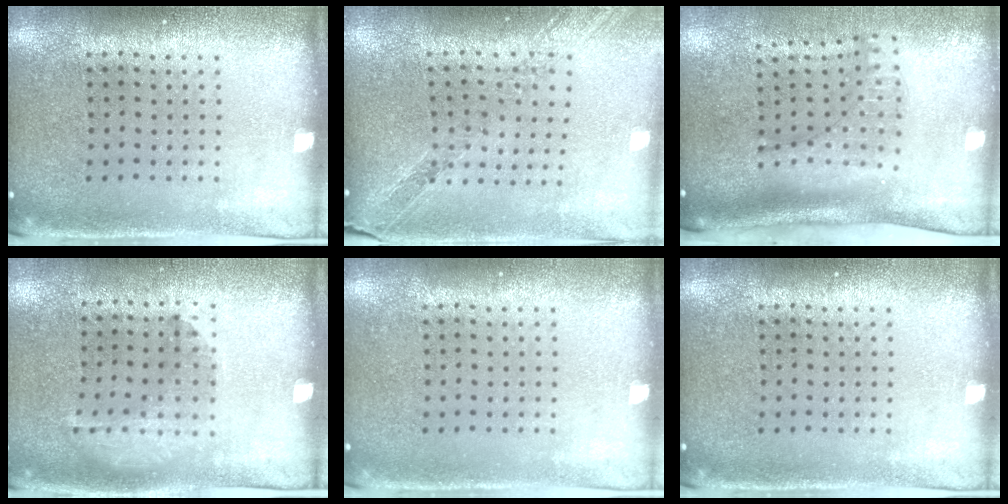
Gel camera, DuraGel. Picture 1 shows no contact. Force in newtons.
{"total": 1.1, "press": 1.1, "slide": 0.2}
{"total": 2.2, "press": 1.5, "slide": 1.6}
{"total": 1.4, "press": 0.9, "slide": 1.0}
{"total": 0.0}
{"total": 0.0}